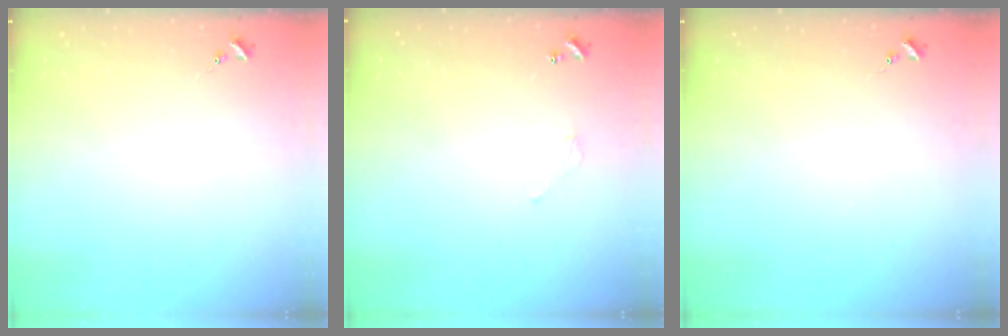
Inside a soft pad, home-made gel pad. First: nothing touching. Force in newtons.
{"total": 3.0, "press": 3.0, "slide": 0.2}
{"total": 0.0}